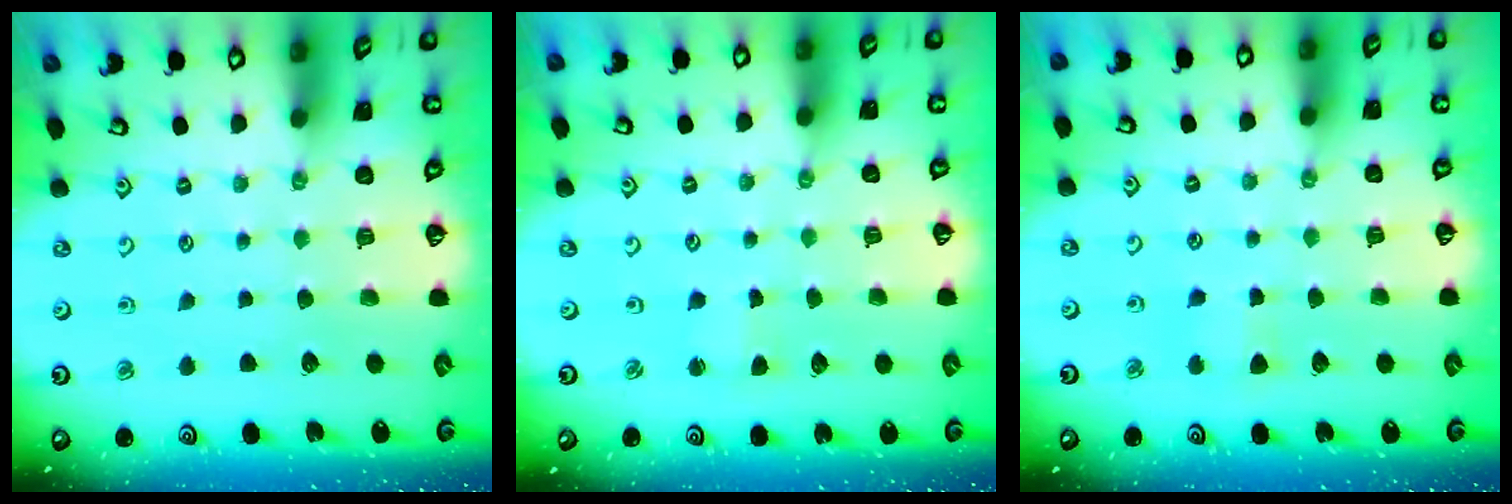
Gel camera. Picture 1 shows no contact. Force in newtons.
{"total": 1.9, "press": 1.8, "slide": 0.4}
{"total": 3.0, "press": 3.0, "slide": 0.5}